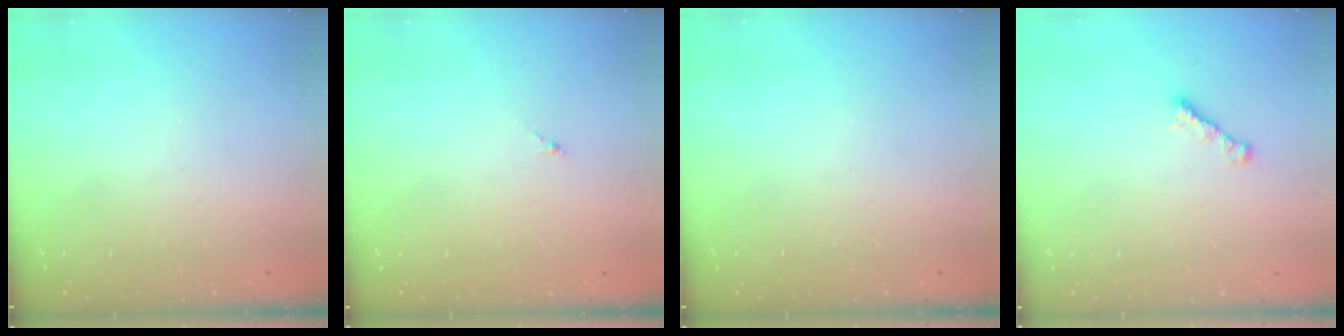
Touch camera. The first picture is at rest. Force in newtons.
{"total": 0.0}
{"total": 0.0}
{"total": 1.8, "press": 1.7, "slide": 0.6}